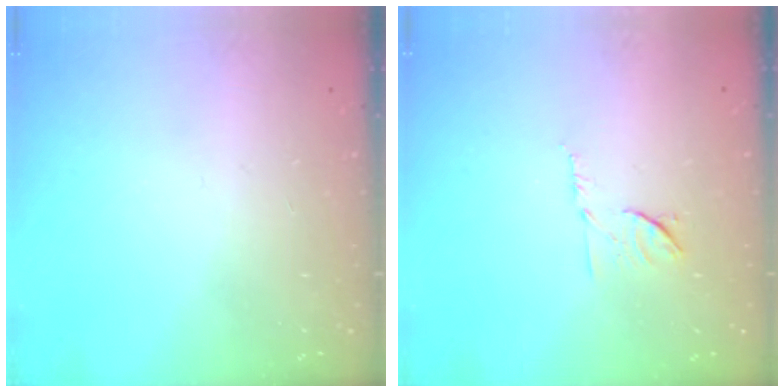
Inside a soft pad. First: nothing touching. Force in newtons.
{"total": 6.6, "press": 6.5, "slide": 0.9}